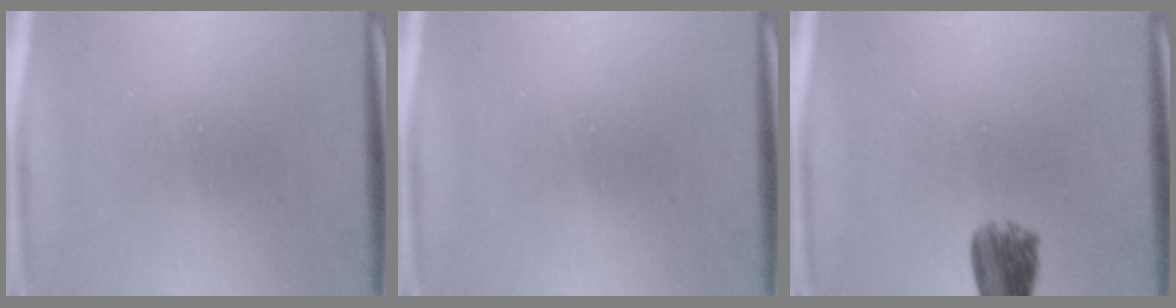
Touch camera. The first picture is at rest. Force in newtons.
{"total": 0.0}
{"total": 4.2}